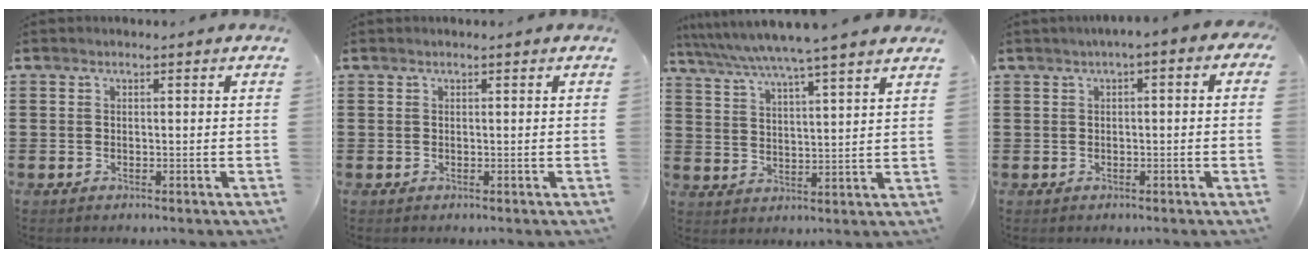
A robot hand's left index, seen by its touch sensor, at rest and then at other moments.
{"total": 0.0}
{"total": 6.0, "force": [5.3, -1.1, 2.6], "torque": [-0.074, -0.035, 0.087]}
{"total": 1.6, "force": [-0.5, 0.5, 1.4], "torque": [-0.026, 0.001, -0.012]}